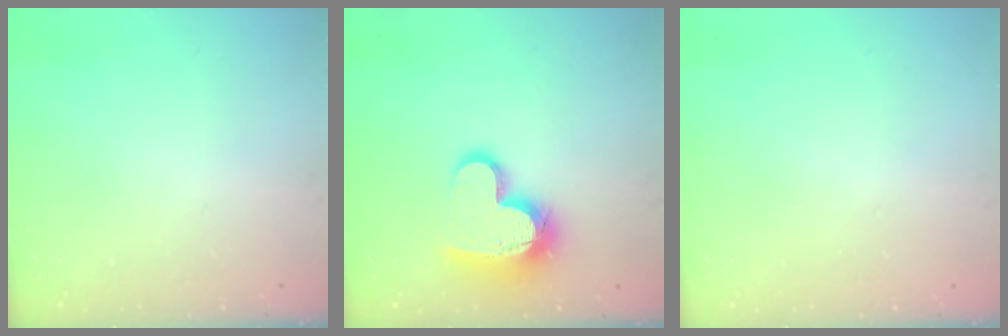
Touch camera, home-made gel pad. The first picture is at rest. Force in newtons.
{"total": 15.8, "press": 15.8, "slide": 1.2}
{"total": 0.8, "press": 0.8, "slide": 0.1}